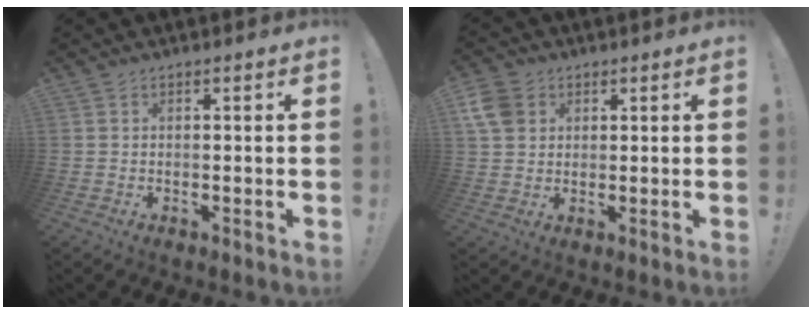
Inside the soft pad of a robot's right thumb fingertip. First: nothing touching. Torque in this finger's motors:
{"motor_torque": [-0.06, 0.18, 0.49, 0.12, 0.04]}